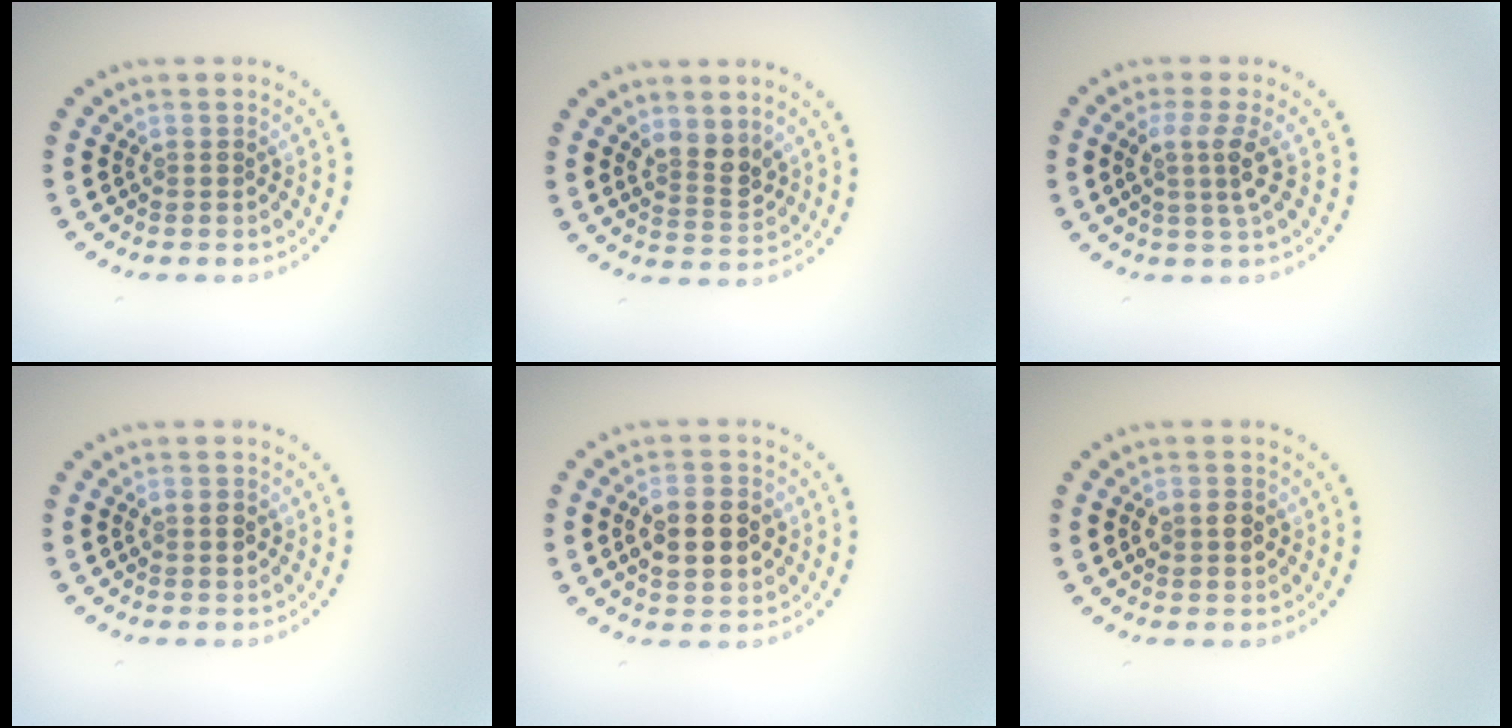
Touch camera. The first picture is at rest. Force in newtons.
{"total": 2.7, "press": 2.4, "slide": 1.1}
{"total": 2.5, "press": 1.9, "slide": 1.7}
{"total": 1.4, "press": 1.4, "slide": 0.2}
{"total": 5.2, "press": 5.2, "slide": 0.2}
{"total": 1.9, "press": 1.9, "slide": 0.0}